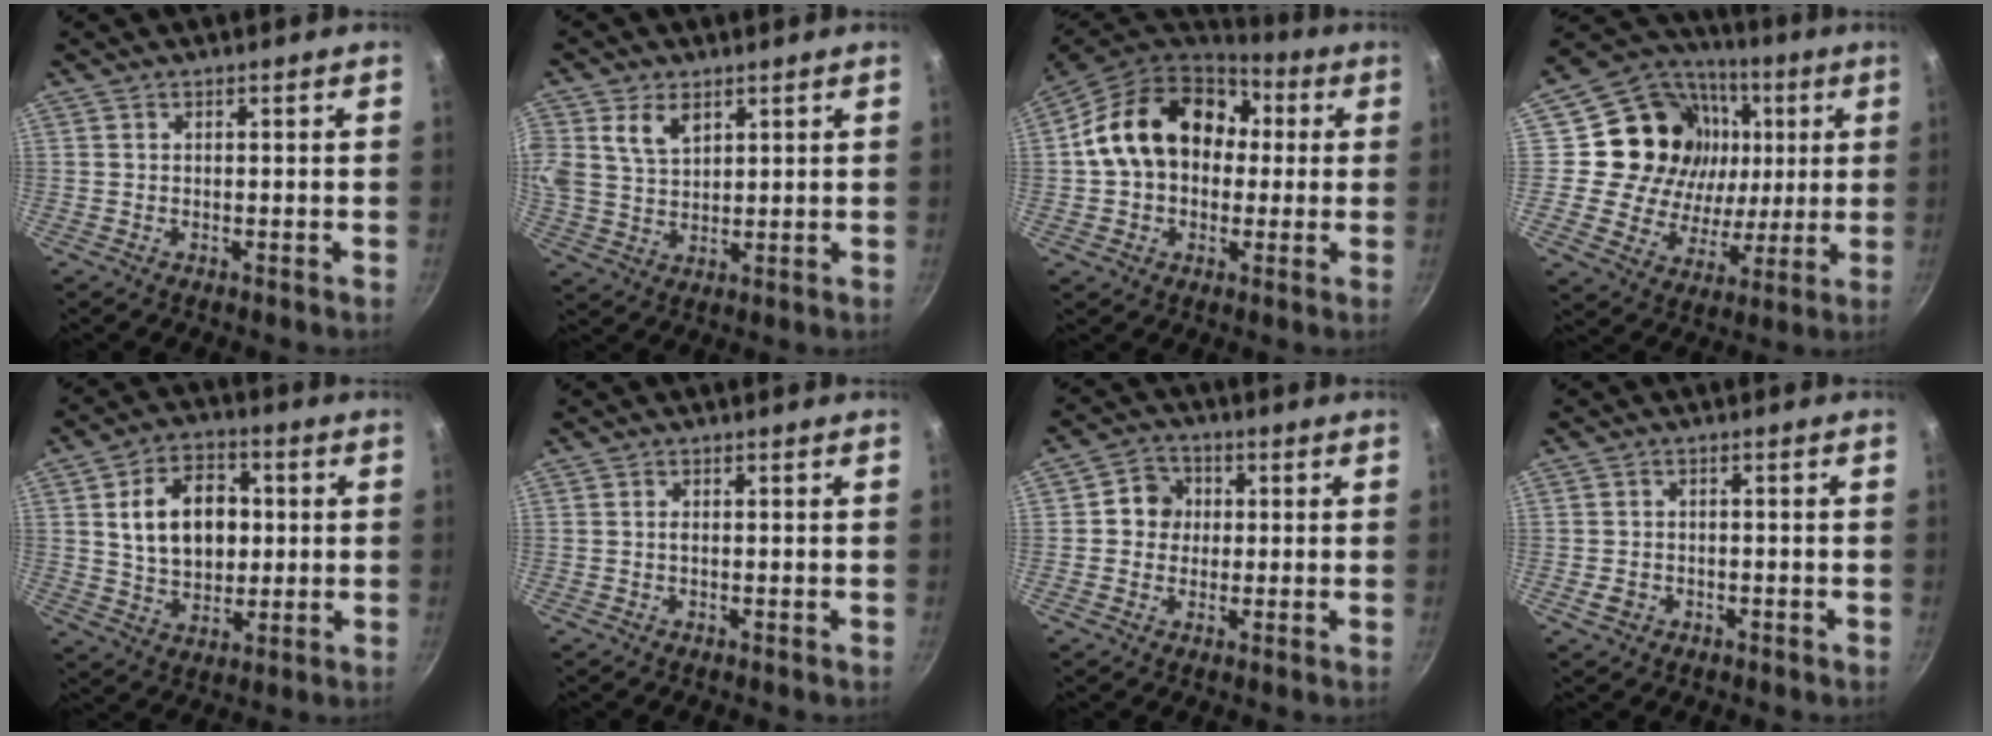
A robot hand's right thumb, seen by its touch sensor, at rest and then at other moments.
{"total": 8.7, "force": [3.8, 5.7, 5.3], "torque": [-0.100, -0.008, 0.076]}
{"total": 20.0, "force": [3.1, 15.1, 12.8], "torque": [-0.200, 0.042, 0.045]}
{"total": 22.2, "force": [4.2, 18.8, 11.0], "torque": [-0.170, 0.005, 0.077]}
{"total": 14.4, "force": [2.2, 10.1, 10.0], "torque": [-0.130, 0.003, 0.038]}
{"total": 0.6, "force": [0.0, 0.2, 0.5], "torque": [-0.010, 0.001, -0.001]}
{"total": 5.7, "force": [0.6, 5.3, 2.0], "torque": [0.003, 0.007, -0.003]}
{"total": 2.9, "force": [-1.2, 2.3, 1.3], "torque": [-0.020, 0.014, -0.014]}